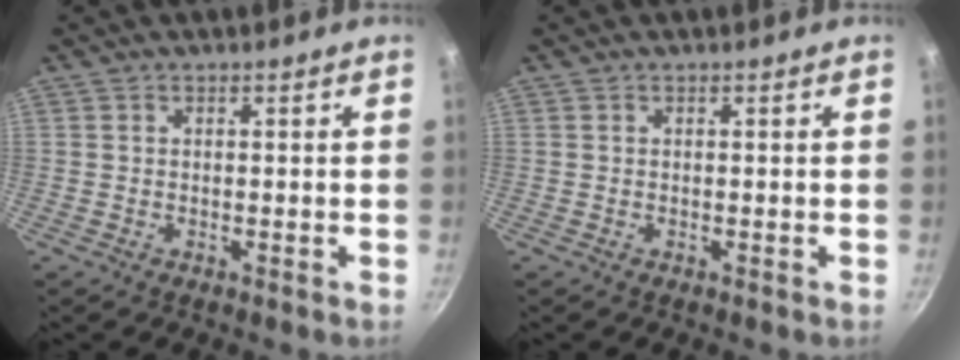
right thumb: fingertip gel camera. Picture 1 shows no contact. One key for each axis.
{"total": 0.0}